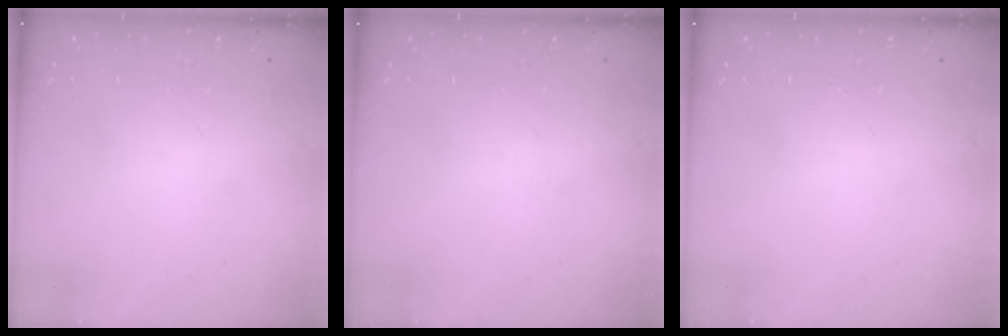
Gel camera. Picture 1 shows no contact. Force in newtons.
{"total": 0.0}
{"total": 0.0}